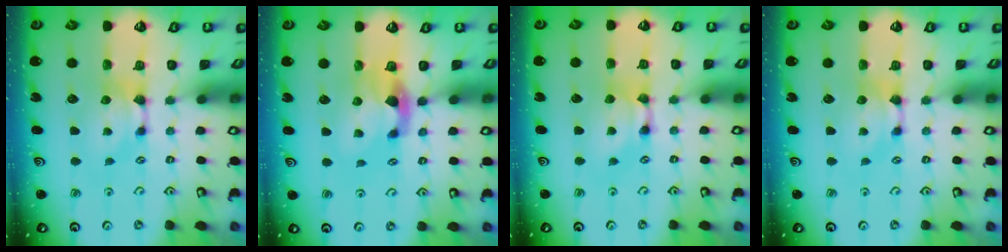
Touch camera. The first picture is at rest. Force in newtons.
{"total": 2.8, "press": 2.5, "slide": 1.3}
{"total": 1.9, "press": 1.9, "slide": 0.1}
{"total": 0.0}